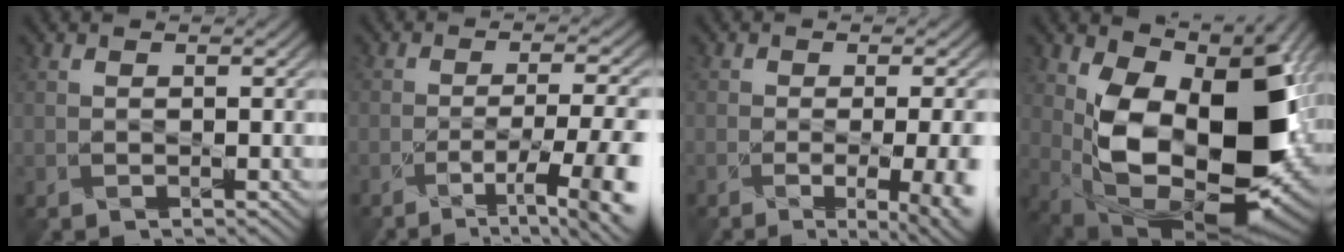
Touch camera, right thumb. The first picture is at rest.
{"total": 9.4, "force": [-4.8, 2.4, 7.7], "torque": [-0.107, -0.003, -0.063]}
{"total": 11.0, "force": [-3.3, 4.7, 9.4], "torque": [-0.083, -0.008, -0.024]}
{"total": 15.9, "force": [1.4, 9.6, 12.5], "torque": [-0.186, -0.030, 0.030]}